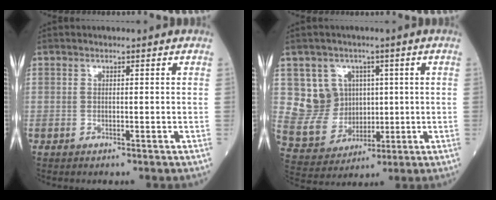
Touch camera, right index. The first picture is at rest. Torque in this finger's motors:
{"motor_torque": [0.06, 0.10, 0.02, 0.01]}